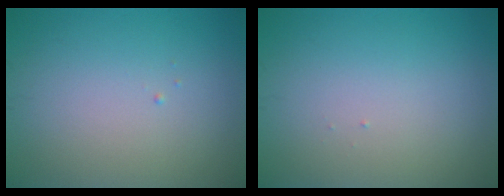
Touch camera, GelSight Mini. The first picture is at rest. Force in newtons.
{"total": 0.0}